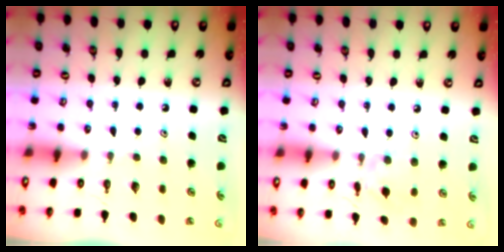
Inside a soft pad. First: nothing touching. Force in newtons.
{"total": 3.0, "press": 3.0, "slide": 0.1}